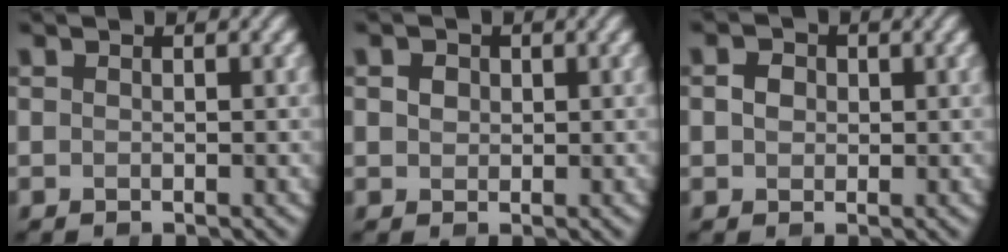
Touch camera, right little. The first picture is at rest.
{"total": 1.2, "force": [0.3, 1.0, 0.5], "torque": [-0.008, 0.000, 0.006]}
{"total": 1.7, "force": [0.2, 1.4, 0.8], "torque": [-0.016, 0.003, -0.001]}